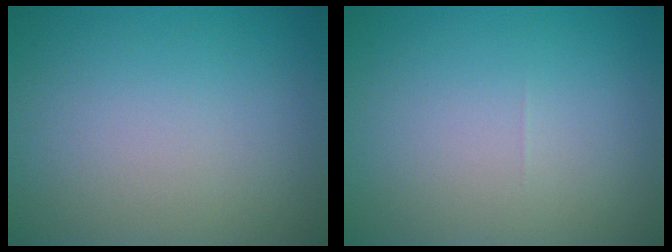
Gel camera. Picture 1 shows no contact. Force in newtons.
{"total": 0.0}